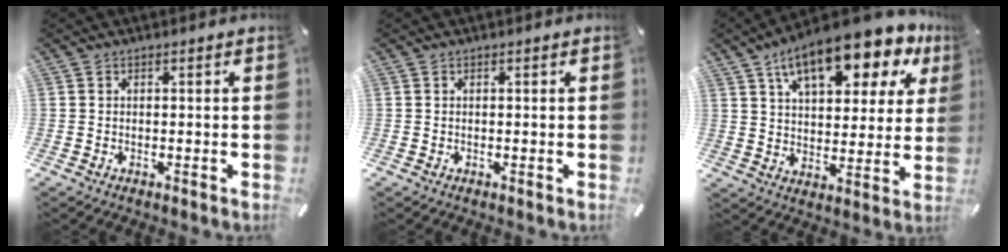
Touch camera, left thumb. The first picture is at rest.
{"total": 0.0}
{"total": 18.7, "force": [11.5, 8.1, 12.2], "torque": [-0.194, -0.054, 0.190]}